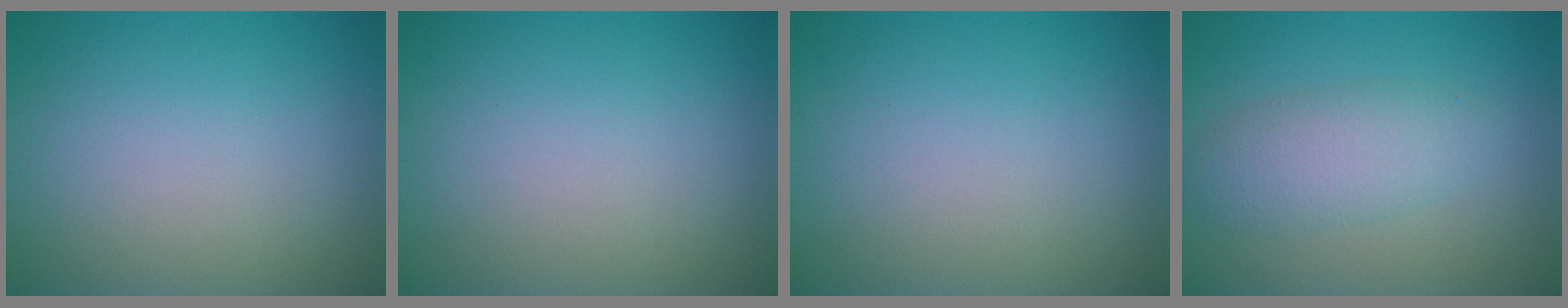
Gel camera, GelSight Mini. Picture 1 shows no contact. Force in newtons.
{"total": 0.0}
{"total": 0.0}
{"total": 3.5, "press": 3.5, "slide": 0.1}